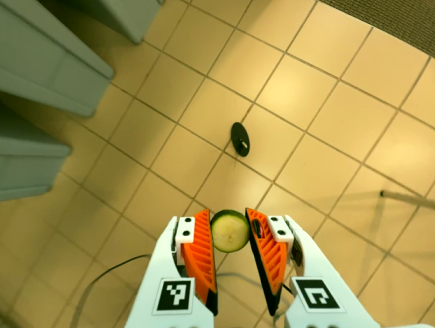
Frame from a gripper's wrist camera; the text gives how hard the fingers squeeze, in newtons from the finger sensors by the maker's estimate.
{"total": 7.6, "left": 7.3, "right": 7.9}